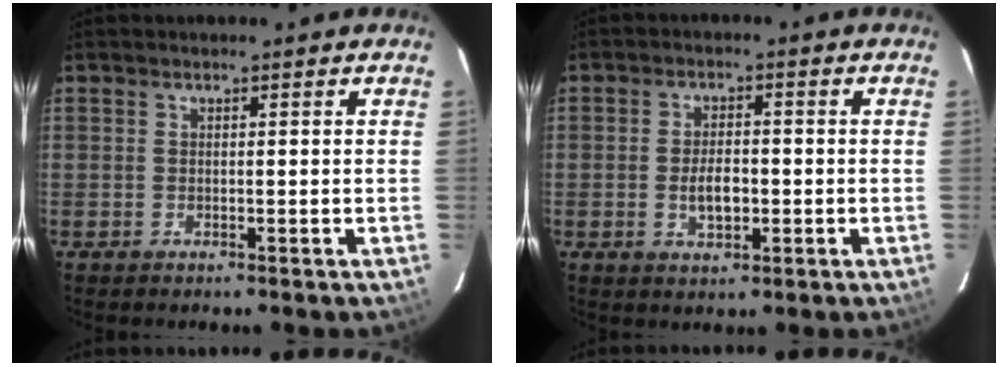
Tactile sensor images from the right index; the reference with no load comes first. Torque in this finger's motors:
{"motor_torque": [0.20, -0.11, 0.22, 0.05]}